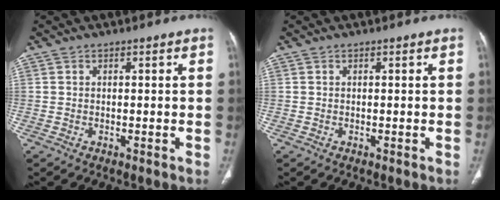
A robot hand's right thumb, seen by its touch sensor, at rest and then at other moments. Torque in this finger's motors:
{"motor_torque": [0.01, 0.00, 0.12, 0.11, 0.00]}